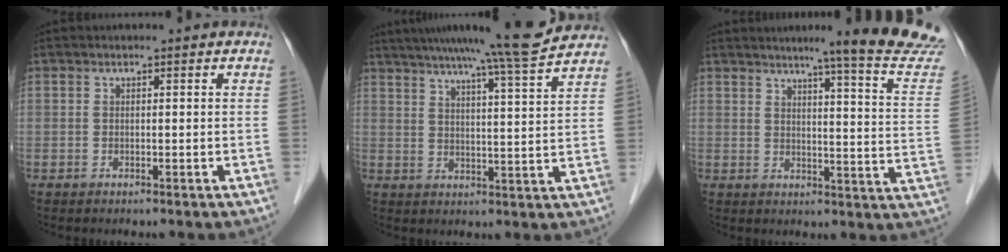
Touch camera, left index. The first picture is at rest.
{"total": 13.2, "force": [11.6, -1.6, 6.1], "torque": [-0.103, -0.009, 0.157]}
{"total": 16.6, "force": [15.0, -1.8, 6.9], "torque": [-0.084, -0.100, 0.162]}